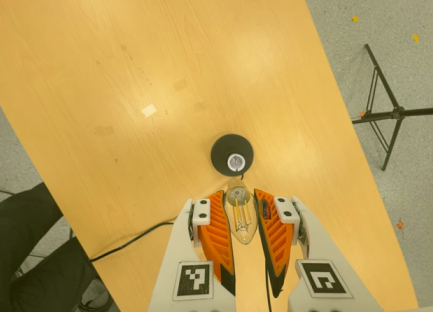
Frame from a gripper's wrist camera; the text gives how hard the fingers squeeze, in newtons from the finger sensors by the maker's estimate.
{"total": 20.8, "left": 24.0, "right": 17.6}